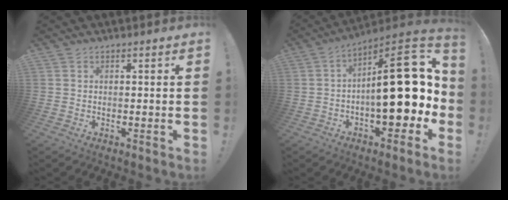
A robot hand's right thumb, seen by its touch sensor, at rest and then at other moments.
{"total": 23.4, "force": [-0.4, 10.2, 21.1], "torque": [-0.278, 0.008, 0.006]}